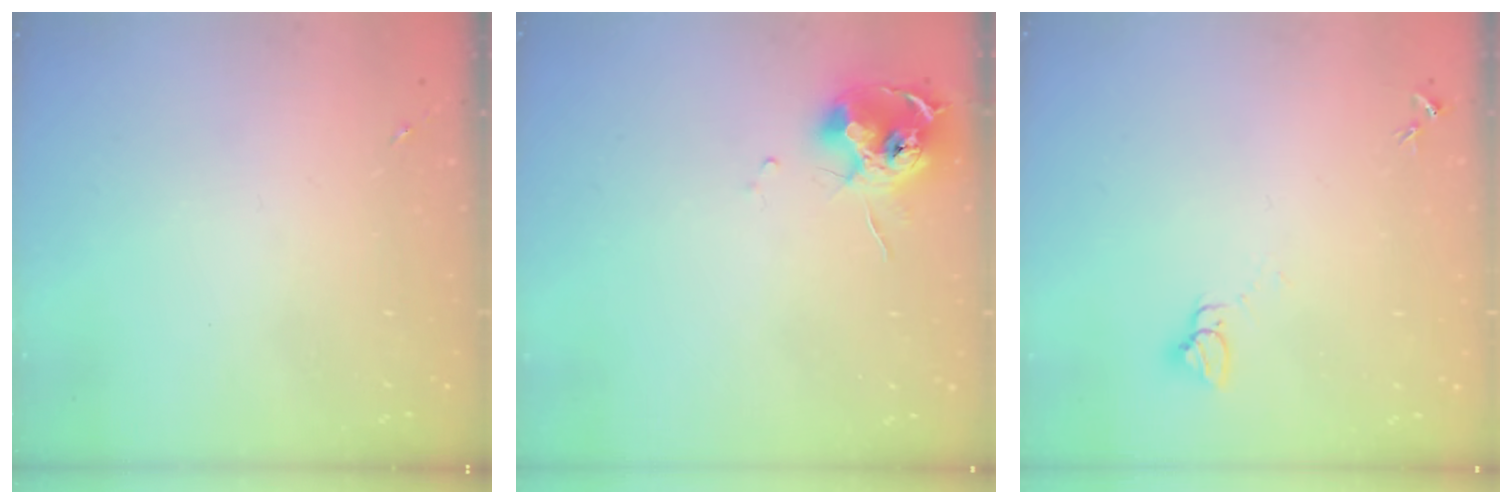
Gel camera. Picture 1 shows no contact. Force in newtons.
{"total": 11.5, "press": 11.4, "slide": 0.6}
{"total": 3.2, "press": 3.2, "slide": 0.1}